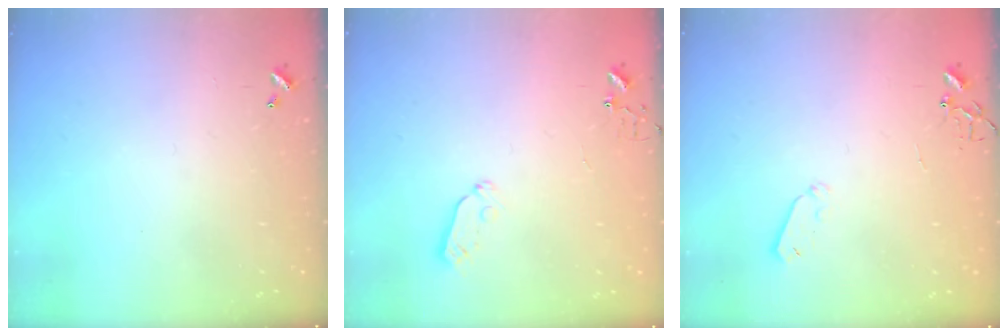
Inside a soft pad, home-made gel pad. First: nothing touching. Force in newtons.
{"total": 3.9, "press": 3.8, "slide": 0.6}
{"total": 4.0, "press": 3.9, "slide": 0.8}